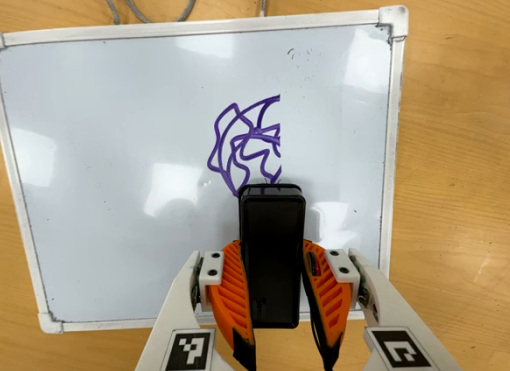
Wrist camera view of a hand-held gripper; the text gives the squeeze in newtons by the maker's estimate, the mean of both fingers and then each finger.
{"total": 8.8, "left": 6.4, "right": 11.3}